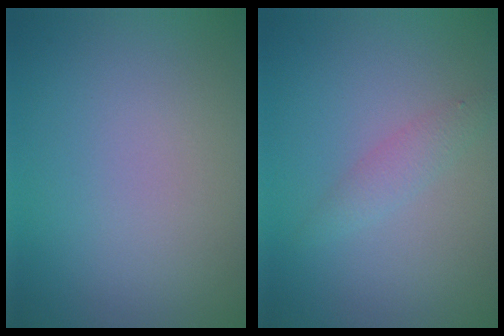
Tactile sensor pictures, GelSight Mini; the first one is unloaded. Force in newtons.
{"total": 1.6, "press": 1.6, "slide": 0.1}